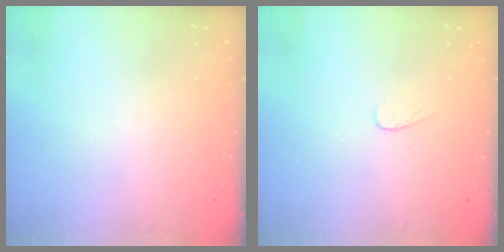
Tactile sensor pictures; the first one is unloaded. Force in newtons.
{"total": 3.1, "press": 3.0, "slide": 0.3}